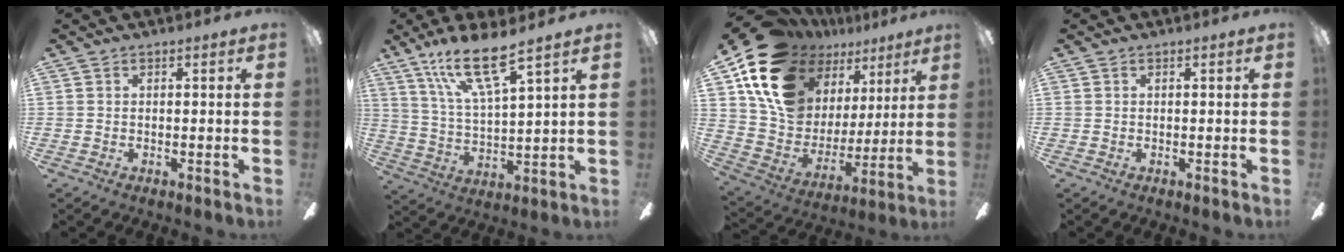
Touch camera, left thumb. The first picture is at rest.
{"total": 14.5, "force": [10.2, 3.2, 9.9], "torque": [-0.194, -0.044, 0.177]}
{"total": 20.6, "force": [13.2, 13.3, 8.6], "torque": [-0.161, -0.081, 0.263]}
{"total": 0.0}